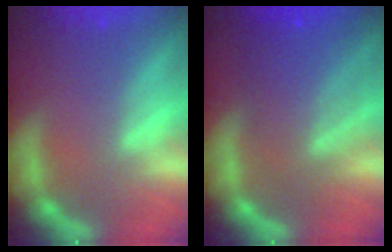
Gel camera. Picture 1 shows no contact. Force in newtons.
{"total": 7.5}